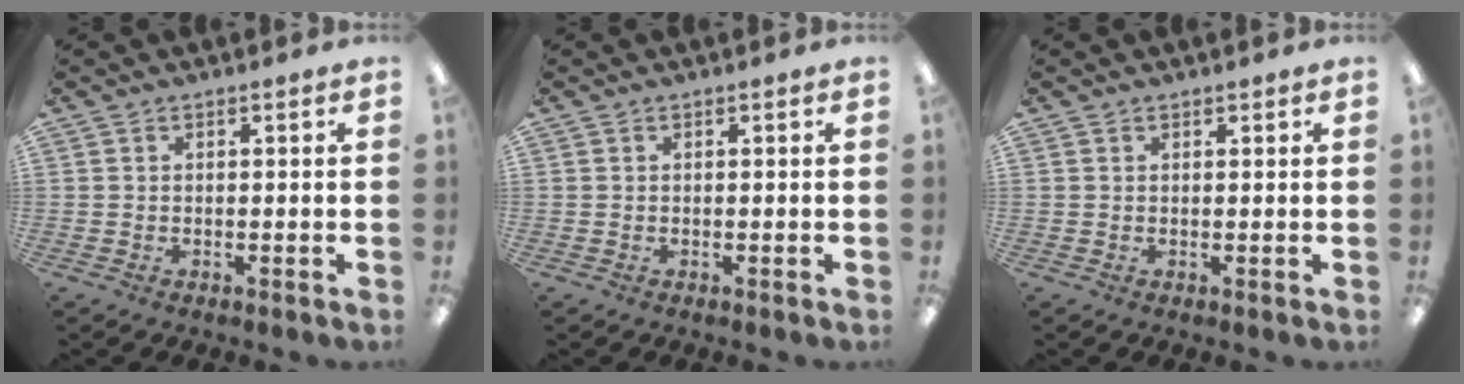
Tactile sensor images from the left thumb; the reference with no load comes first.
{"total": 0.0}
{"total": 0.9, "force": [0.7, 0.4, 0.0], "torque": [0.000, 0.000, 0.014]}